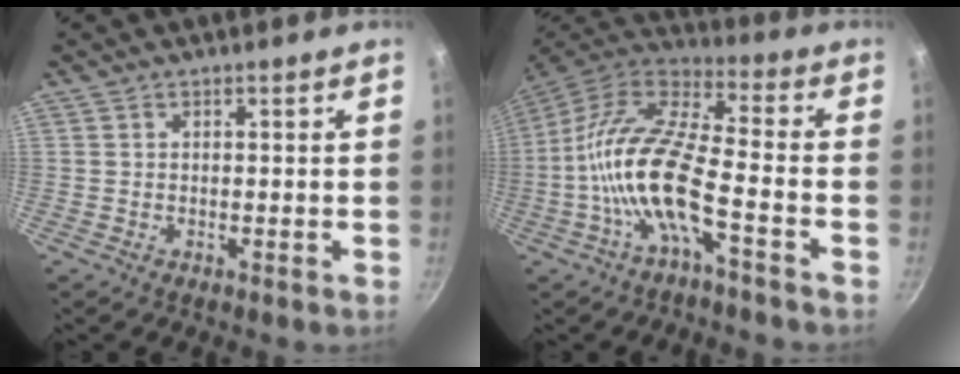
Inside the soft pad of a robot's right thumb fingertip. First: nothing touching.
{"total": 15.7, "force": [-4.9, 4.9, 14.1], "torque": [-0.276, 0.045, -0.110]}